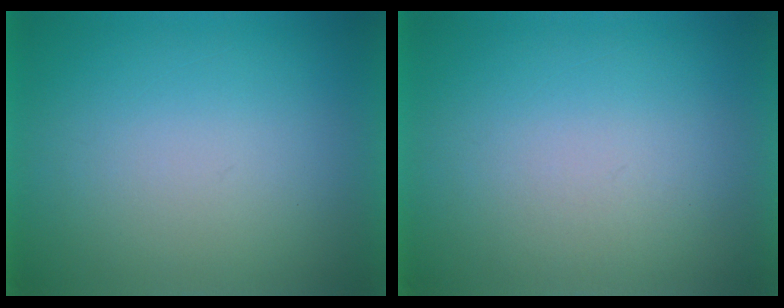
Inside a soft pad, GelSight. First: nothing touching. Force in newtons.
{"total": 1.0}